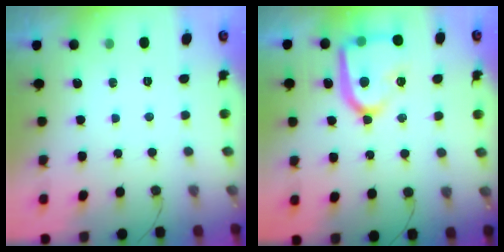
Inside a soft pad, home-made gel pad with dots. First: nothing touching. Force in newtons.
{"total": 19.2, "press": 19.1, "slide": 1.7}